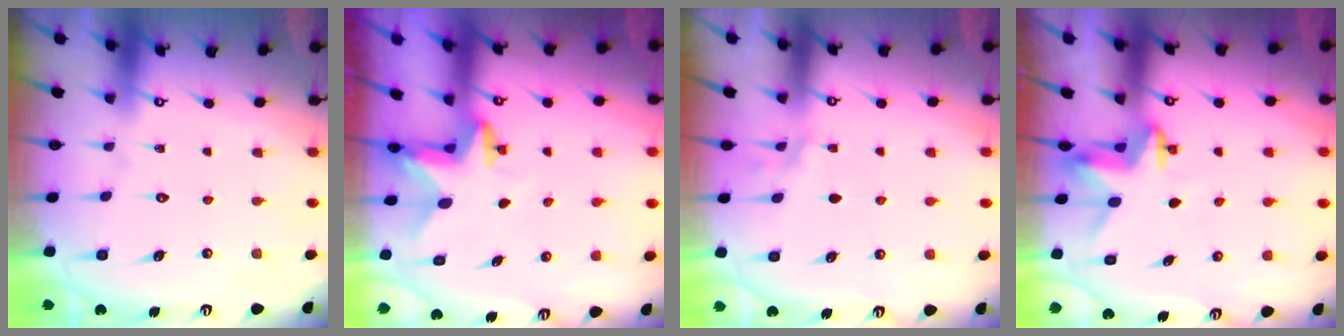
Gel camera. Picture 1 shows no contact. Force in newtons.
{"total": 2.4, "press": 2.4, "slide": 0.4}
{"total": 2.7, "press": 2.4, "slide": 1.4}
{"total": 3.1, "press": 3.1, "slide": 0.2}